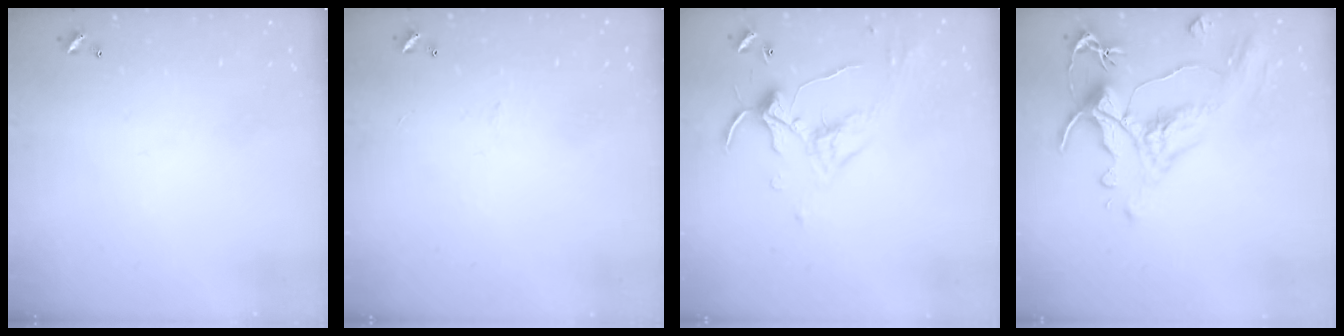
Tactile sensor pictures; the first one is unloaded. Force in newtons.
{"total": 0.0}
{"total": 1.2, "press": 0.8, "slide": 0.8}
{"total": 1.6, "press": 0.0, "slide": 1.6}